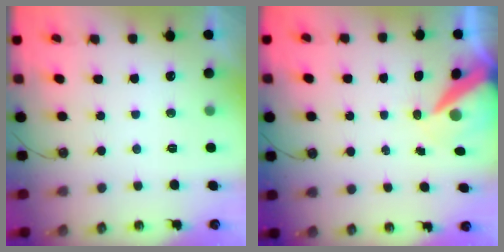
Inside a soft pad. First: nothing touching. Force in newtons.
{"total": 10.4, "press": 10.4, "slide": 1.2}